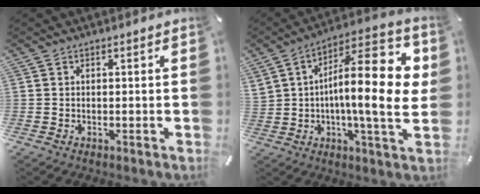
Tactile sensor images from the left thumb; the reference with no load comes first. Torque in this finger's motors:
{"motor_torque": [2.40, 2.61, 1.50, -1.27, 0.22]}